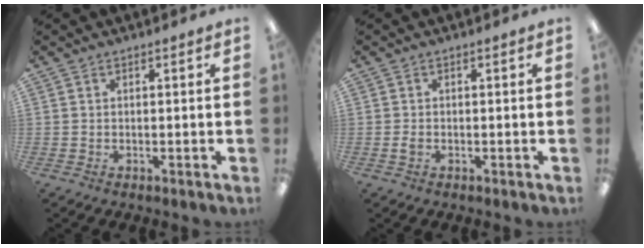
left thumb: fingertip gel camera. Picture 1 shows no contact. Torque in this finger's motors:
{"motor_torque": [-0.03, 0.03, -0.01, -0.05, 0.02]}